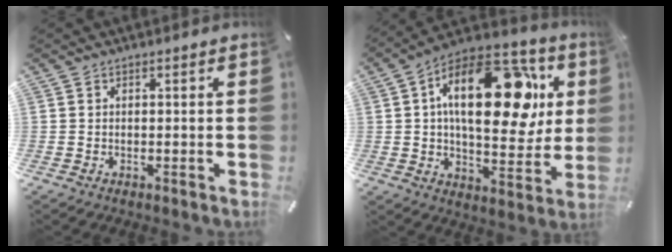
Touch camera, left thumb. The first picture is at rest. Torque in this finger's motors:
{"motor_torque": [2.45, 2.56, 1.89, -0.88, 0.47]}